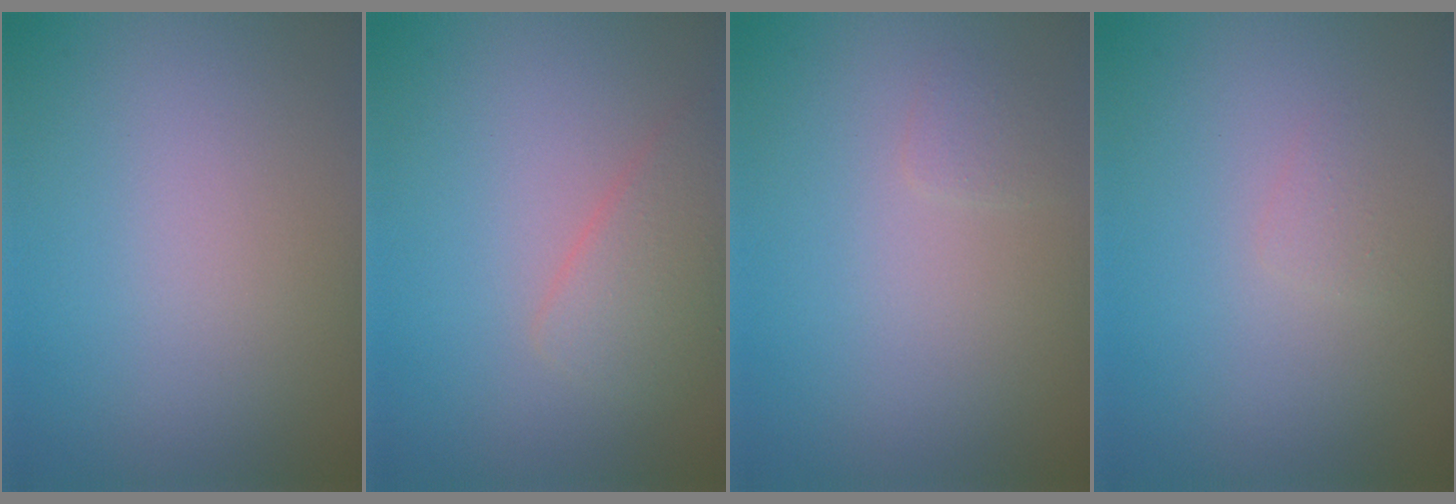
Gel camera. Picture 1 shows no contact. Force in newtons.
{"total": 2.5, "press": 2.5, "slide": 0.1}
{"total": 0.8, "press": 0.8, "slide": 0.0}
{"total": 0.7, "press": 0.7, "slide": 0.0}